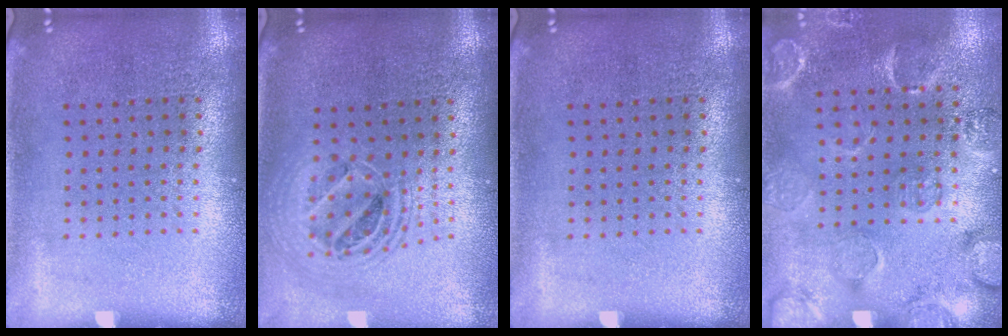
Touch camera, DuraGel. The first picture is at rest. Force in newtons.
{"total": 1.9, "press": 1.6, "slide": 1.1}
{"total": 0.0}
{"total": 2.8, "press": 1.9, "slide": 2.1}